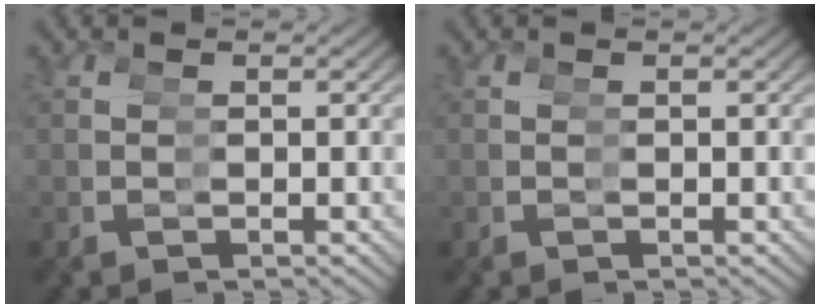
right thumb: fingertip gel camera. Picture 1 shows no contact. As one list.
[{"total": 0.0}]